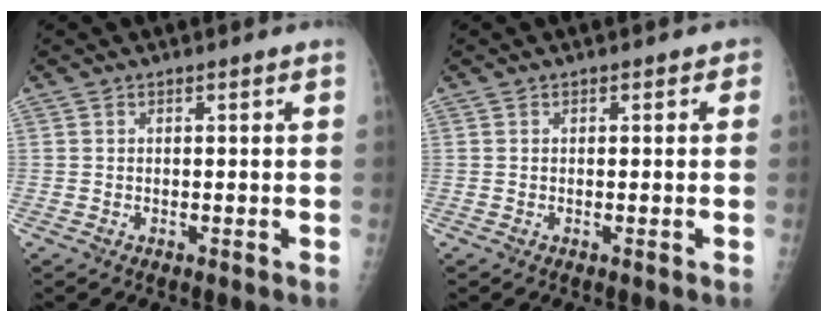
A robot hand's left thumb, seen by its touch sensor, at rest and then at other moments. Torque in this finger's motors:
{"motor_torque": [-0.04, -0.01, -0.15, 0.03, 0.04]}